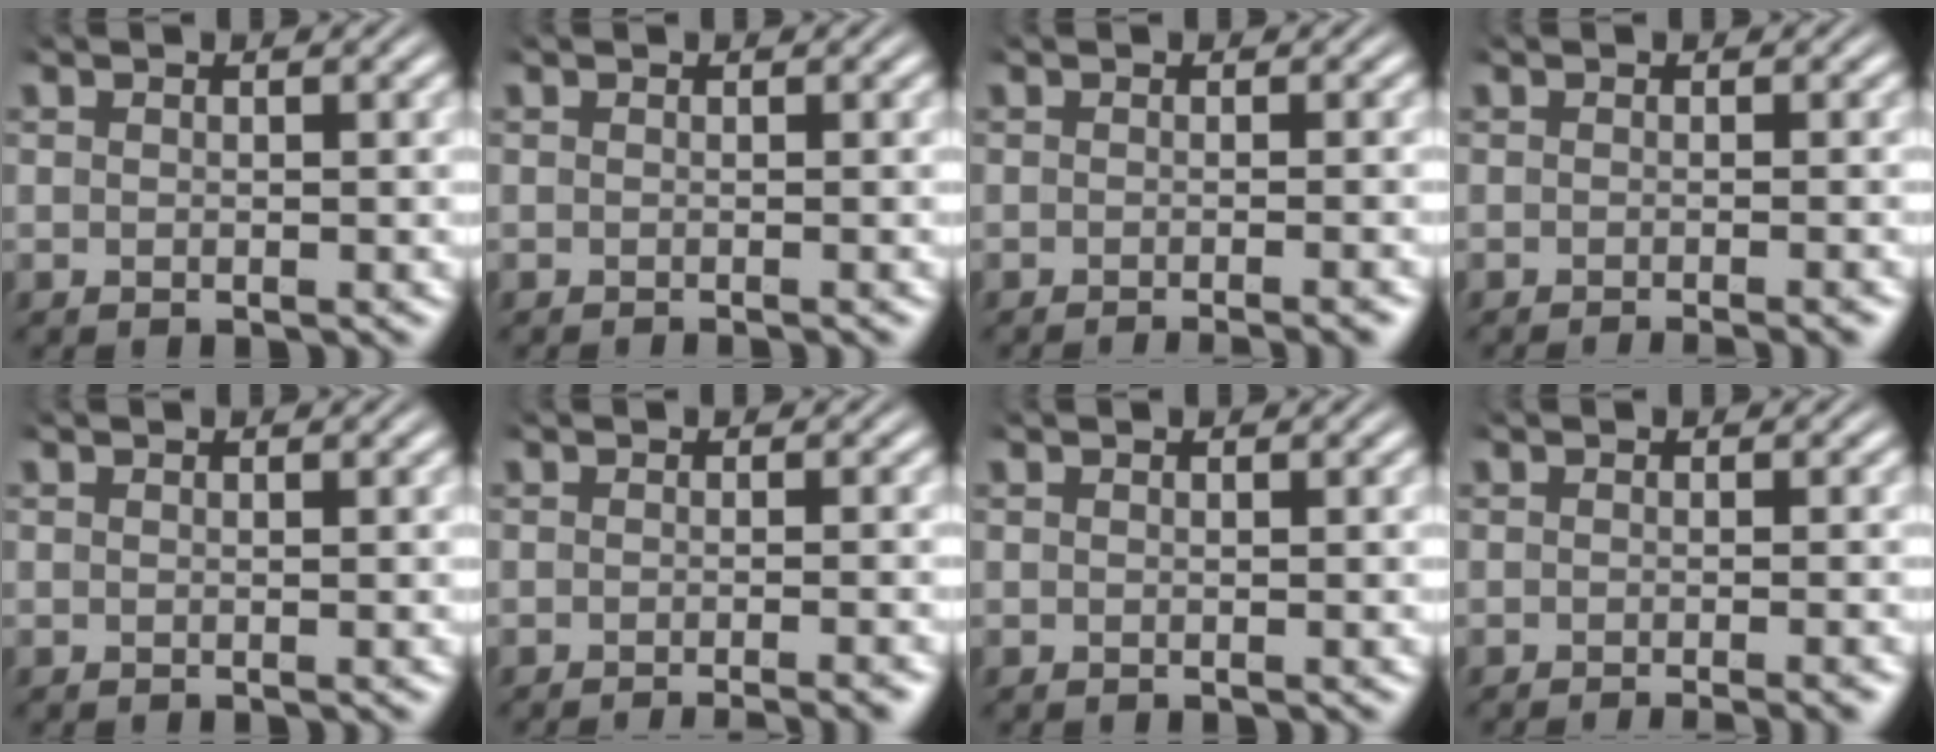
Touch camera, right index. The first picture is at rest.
{"total": 0.5, "force": [-0.4, -0.3, -0.1], "torque": [0.004, 0.002, -0.007]}
{"total": 2.2, "force": [-2.1, -0.2, 0.7], "torque": [0.000, 0.002, -0.034]}
{"total": 1.9, "force": [-1.7, -0.2, 0.6], "torque": [0.000, 0.003, -0.029]}
{"total": 0.0}
{"total": 2.9, "force": [-2.8, 0.0, 0.9], "torque": [-0.002, 0.000, -0.045]}
{"total": 0.0}
{"total": 2.2, "force": [-2.0, -0.2, 0.8], "torque": [-0.001, 0.002, -0.033]}